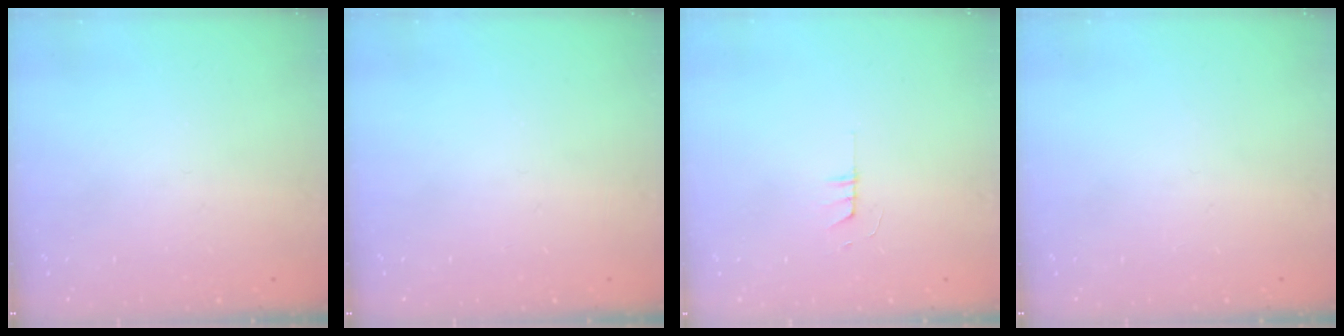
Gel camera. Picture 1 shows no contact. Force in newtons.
{"total": 0.0}
{"total": 3.7, "press": 3.7, "slide": 0.3}
{"total": 0.0}